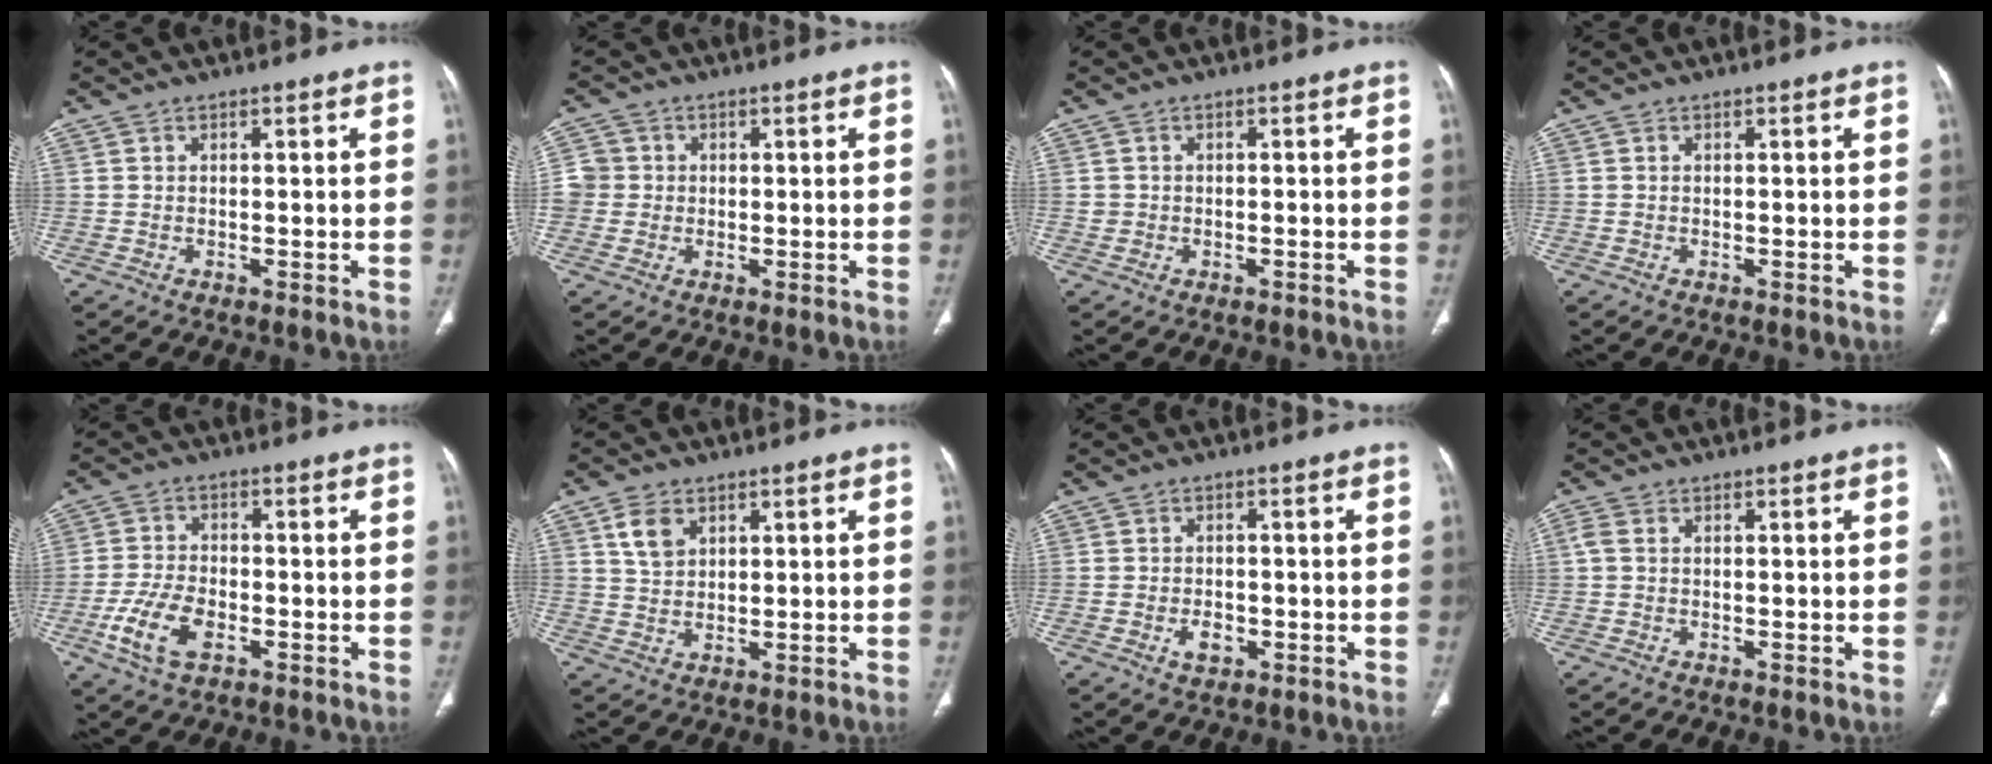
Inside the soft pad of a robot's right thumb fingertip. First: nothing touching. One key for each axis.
{"total": 4.3, "fx": -0.1, "fy": 4.2, "fz": 0.8, "tx": 0.006, "ty": 0.010, "tz": -0.005}
{"total": 0.8, "fx": -0.3, "fy": 0.7, "fz": 0.2, "tx": -0.005, "ty": 0.007, "tz": -0.002}
{"total": 0.0}
{"total": 8.5, "fx": -3.4, "fy": 4.5, "fz": 6.3, "tx": -0.138, "ty": 0.009, "tz": -0.063}
{"total": 4.8, "fx": 2.3, "fy": 3.2, "fz": 2.8, "tx": -0.042, "ty": -0.010, "tz": 0.049}
{"total": 3.2, "fx": -1.3, "fy": 2.1, "fz": 2.1, "tx": -0.028, "ty": 0.006, "tz": -0.017}
{"total": 1.5, "fx": 0.1, "fy": 1.0, "fz": 1.1, "tx": -0.031, "ty": 0.005, "tz": 0.001}